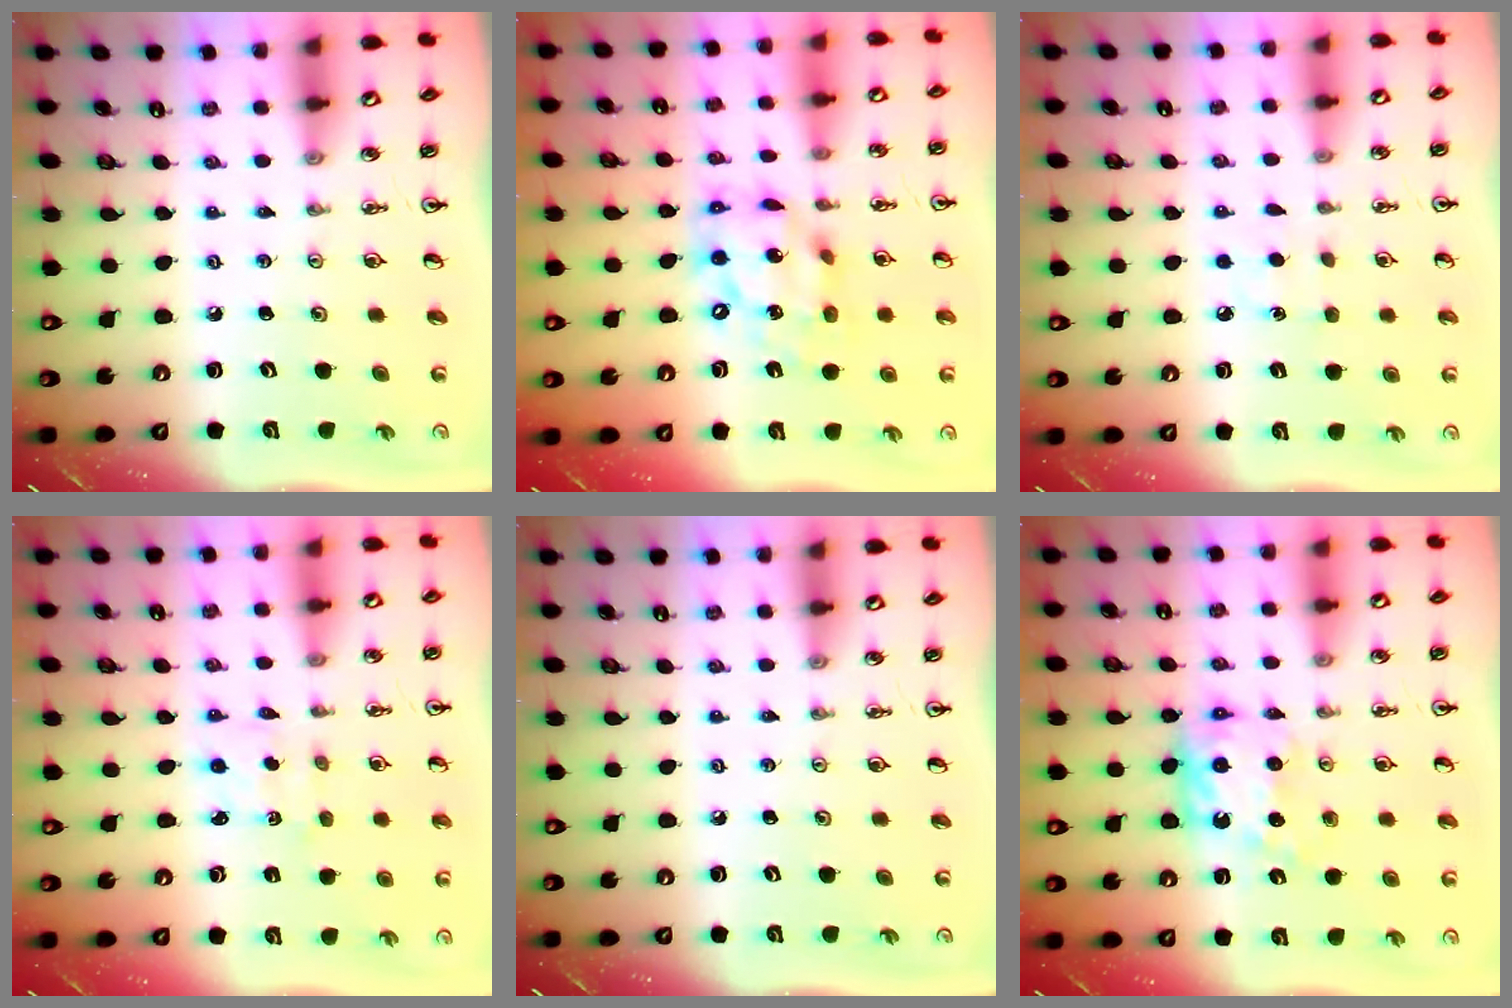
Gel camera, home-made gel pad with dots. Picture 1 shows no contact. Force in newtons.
{"total": 14.2, "press": 14.1, "slide": 1.0}
{"total": 5.0, "press": 5.0, "slide": 0.4}
{"total": 1.7, "press": 1.5, "slide": 0.8}
{"total": 0.0}
{"total": 10.1, "press": 10.1, "slide": 0.5}